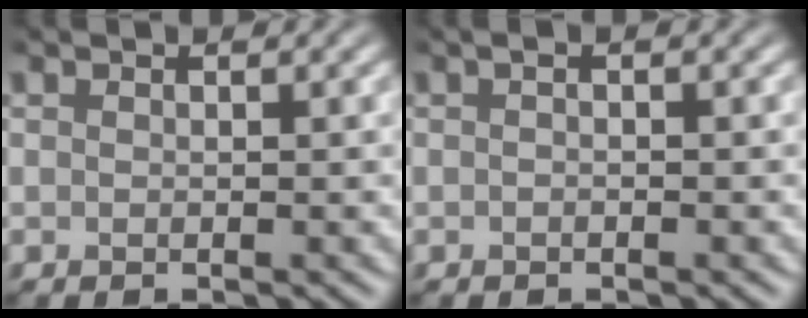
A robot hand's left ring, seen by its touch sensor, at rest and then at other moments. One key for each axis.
{"total": 0.6, "fx": -0.1, "fy": 0.2, "fz": 0.6, "tx": -0.012, "ty": -0.003, "tz": -0.004}